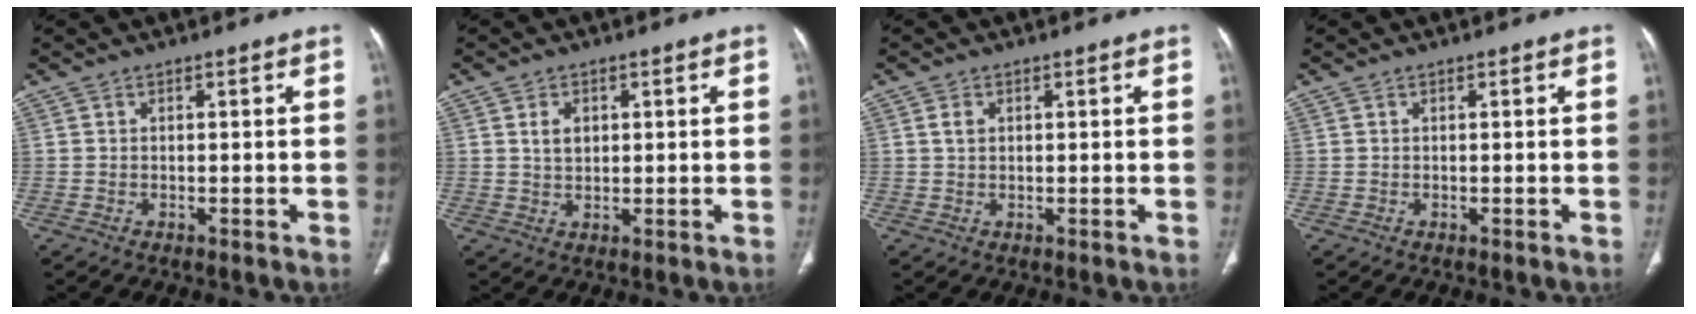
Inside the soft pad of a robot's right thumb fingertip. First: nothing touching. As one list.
[{"total": 3.3, "force": [1.0, 2.3, 2.2], "torque": [-0.025, -0.005, 0.020]}, {"total": 1.7, "force": [0.6, 1.2, 1.1], "torque": [-0.017, 0.000, 0.012]}, {"total": 0.0}]